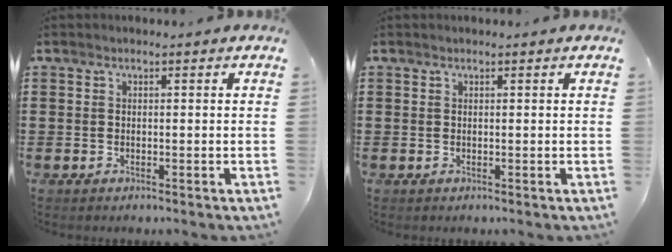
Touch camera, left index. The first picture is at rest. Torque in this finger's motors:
{"motor_torque": [0.35, 0.37, 0.00, 0.02]}